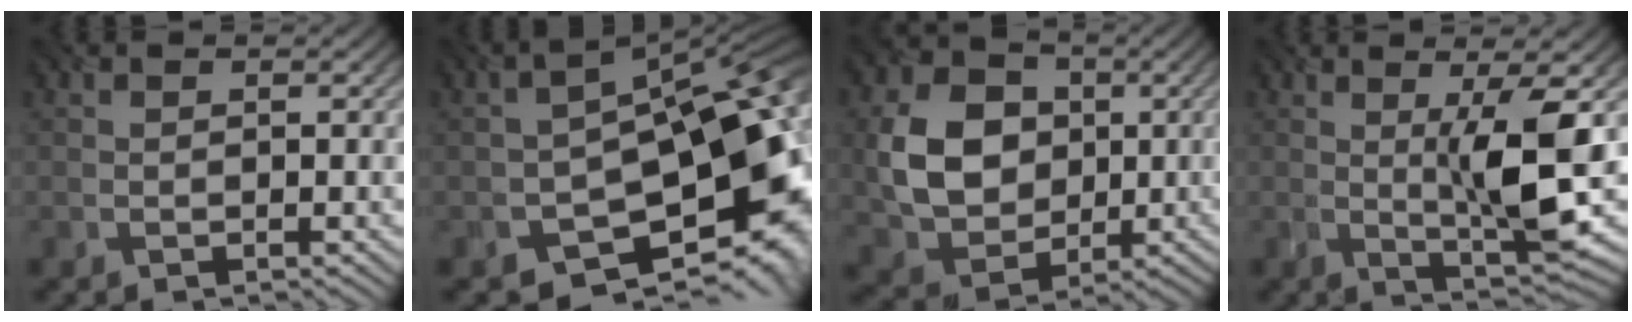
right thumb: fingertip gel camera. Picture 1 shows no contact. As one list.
[{"total": 15.9, "force": [-5.9, 9.4, 11.3], "torque": [-0.147, -0.032, -0.086]}, {"total": 10.6, "force": [0.7, 8.6, 6.2], "torque": [-0.151, -0.002, 0.014]}, {"total": 7.9, "force": [0.6, 0.9, 7.8], "torque": [-0.139, 0.013, 0.015]}]